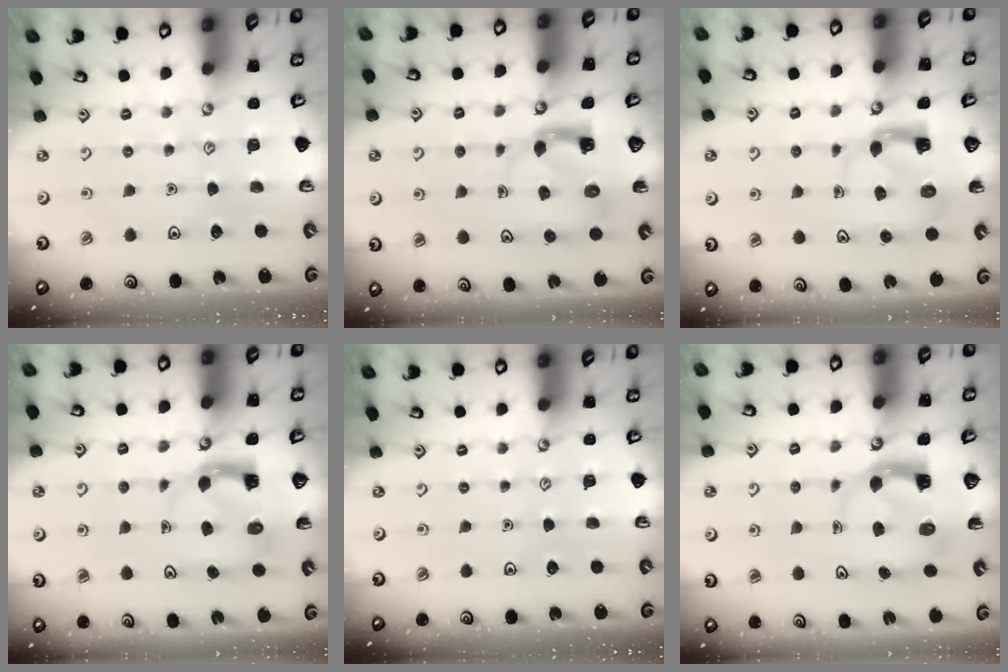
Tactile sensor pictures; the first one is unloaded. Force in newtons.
{"total": 4.0, "press": 3.9, "slide": 0.7}
{"total": 3.9, "press": 3.8, "slide": 0.7}
{"total": 3.9, "press": 3.9, "slide": 0.4}
{"total": 0.0}
{"total": 3.7, "press": 3.7, "slide": 0.5}